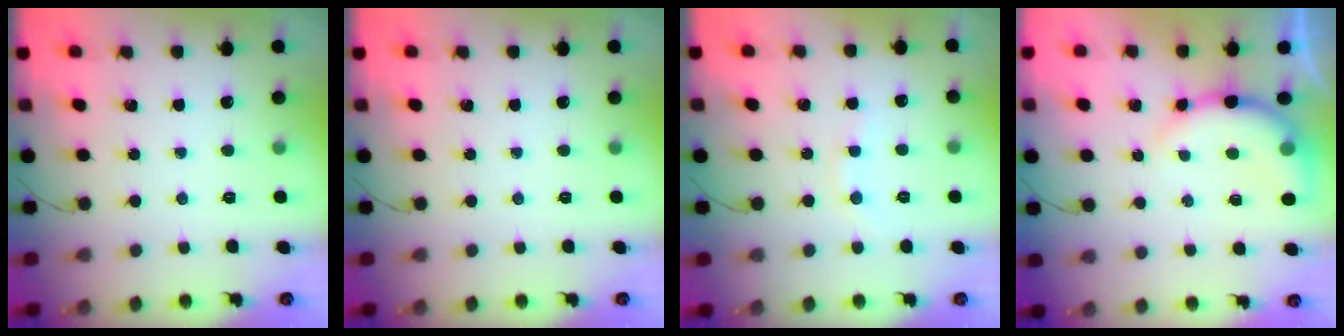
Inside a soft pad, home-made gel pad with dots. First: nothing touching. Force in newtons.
{"total": 0.0}
{"total": 6.4, "press": 6.3, "slide": 1.3}
{"total": 9.0, "press": 8.9, "slide": 1.2}